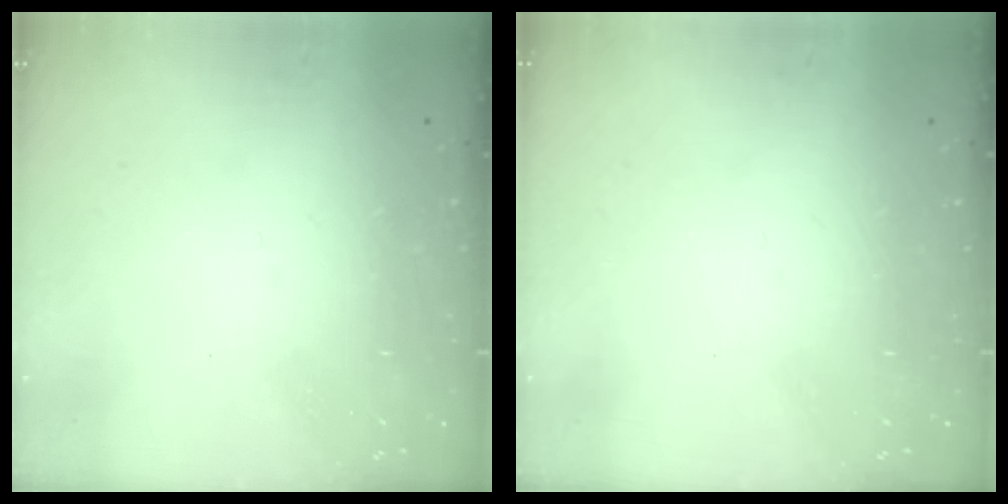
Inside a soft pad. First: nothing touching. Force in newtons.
{"total": 0.0}